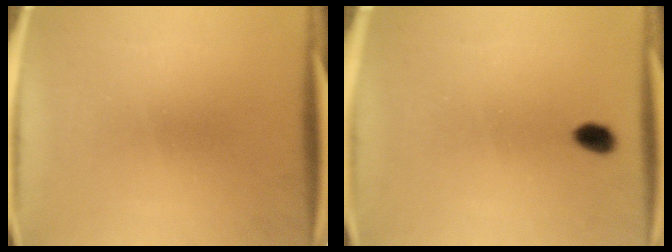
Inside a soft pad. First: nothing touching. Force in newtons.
{"total": 2.7}